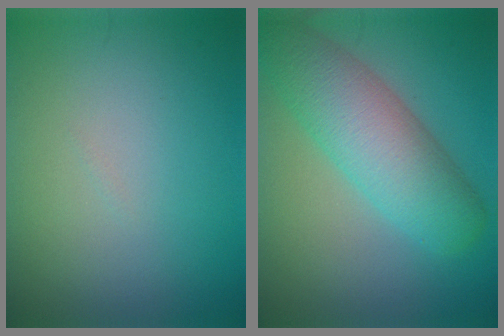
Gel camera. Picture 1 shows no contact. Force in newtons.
{"total": 7.4, "press": 7.4, "slide": 0.1}